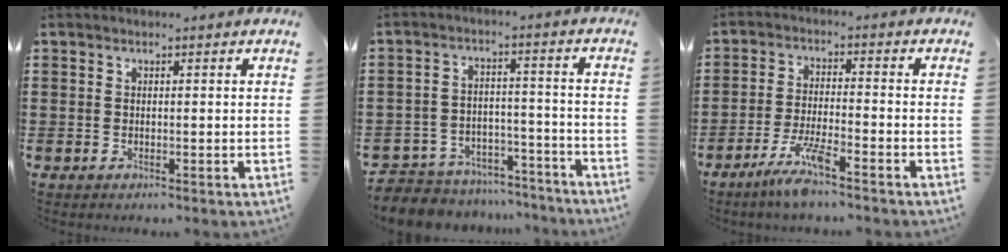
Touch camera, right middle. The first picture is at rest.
{"total": 6.1, "force": [-5.9, 1.4, 0.1], "torque": [-0.010, 0.017, -0.122]}
{"total": 6.0, "force": [-4.4, 0.3, 4.0], "torque": [-0.085, -0.010, -0.082]}